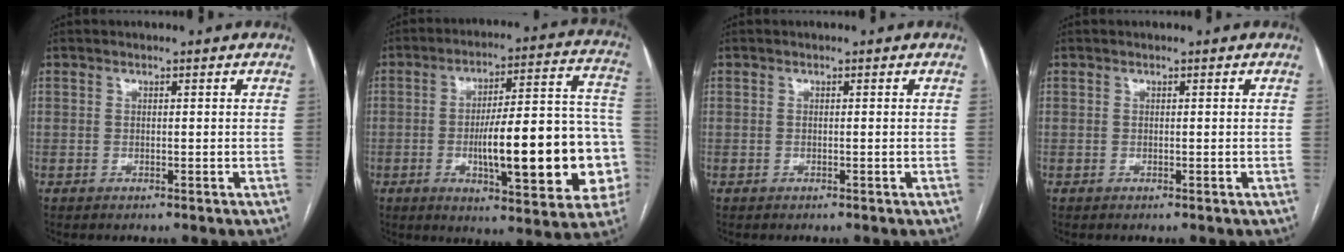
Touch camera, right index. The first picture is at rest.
{"total": 23.1, "force": [-4.8, 4.6, 22.1], "torque": [-0.249, 0.028, -0.055]}
{"total": 0.0}
{"total": 0.0}